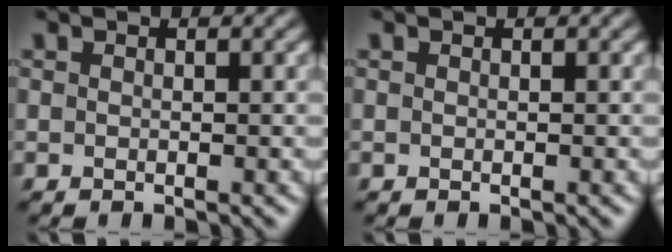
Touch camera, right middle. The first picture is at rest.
{"total": 0.0}